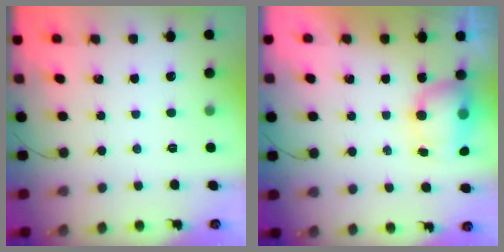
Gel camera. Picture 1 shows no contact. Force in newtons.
{"total": 7.2, "press": 7.0, "slide": 1.3}